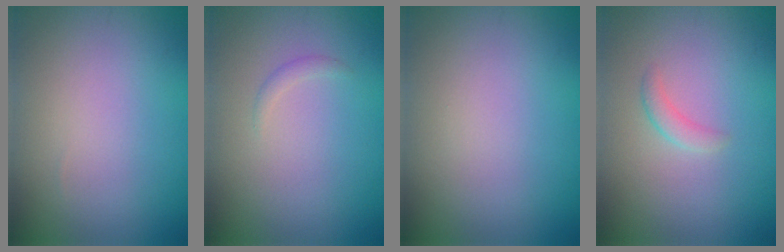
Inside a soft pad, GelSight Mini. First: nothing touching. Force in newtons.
{"total": 0.7, "press": 0.7, "slide": 0.1}
{"total": 0.0}
{"total": 1.2, "press": 1.2, "slide": 0.1}